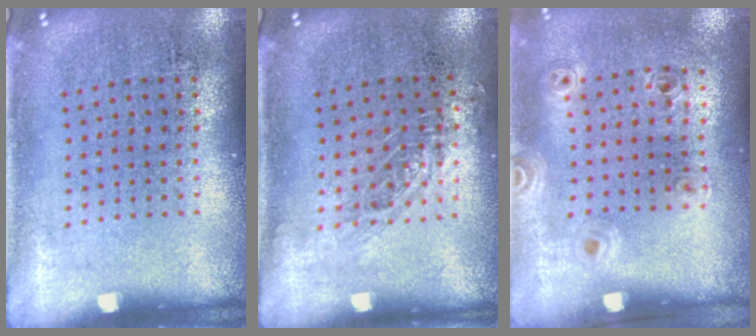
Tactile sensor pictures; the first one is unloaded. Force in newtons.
{"total": 0.8, "press": 0.8, "slide": 0.2}
{"total": 1.1, "press": 1.0, "slide": 0.5}